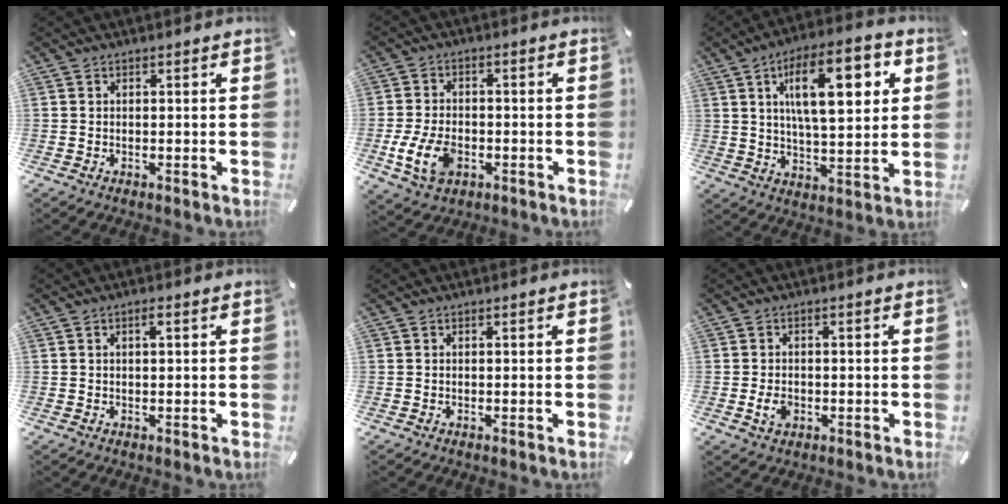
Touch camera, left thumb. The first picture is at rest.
{"total": 9.3, "force": [-2.9, 6.0, 6.4], "torque": [-0.136, 0.001, -0.053]}
{"total": 18.4, "force": [6.6, 7.4, 15.5], "torque": [-0.243, -0.003, 0.095]}
{"total": 1.6, "force": [0.5, 0.6, 1.4], "torque": [-0.029, 0.004, 0.007]}
{"total": 0.0}
{"total": 3.5, "force": [-0.9, 2.5, 2.4], "torque": [-0.056, 0.000, -0.019]}